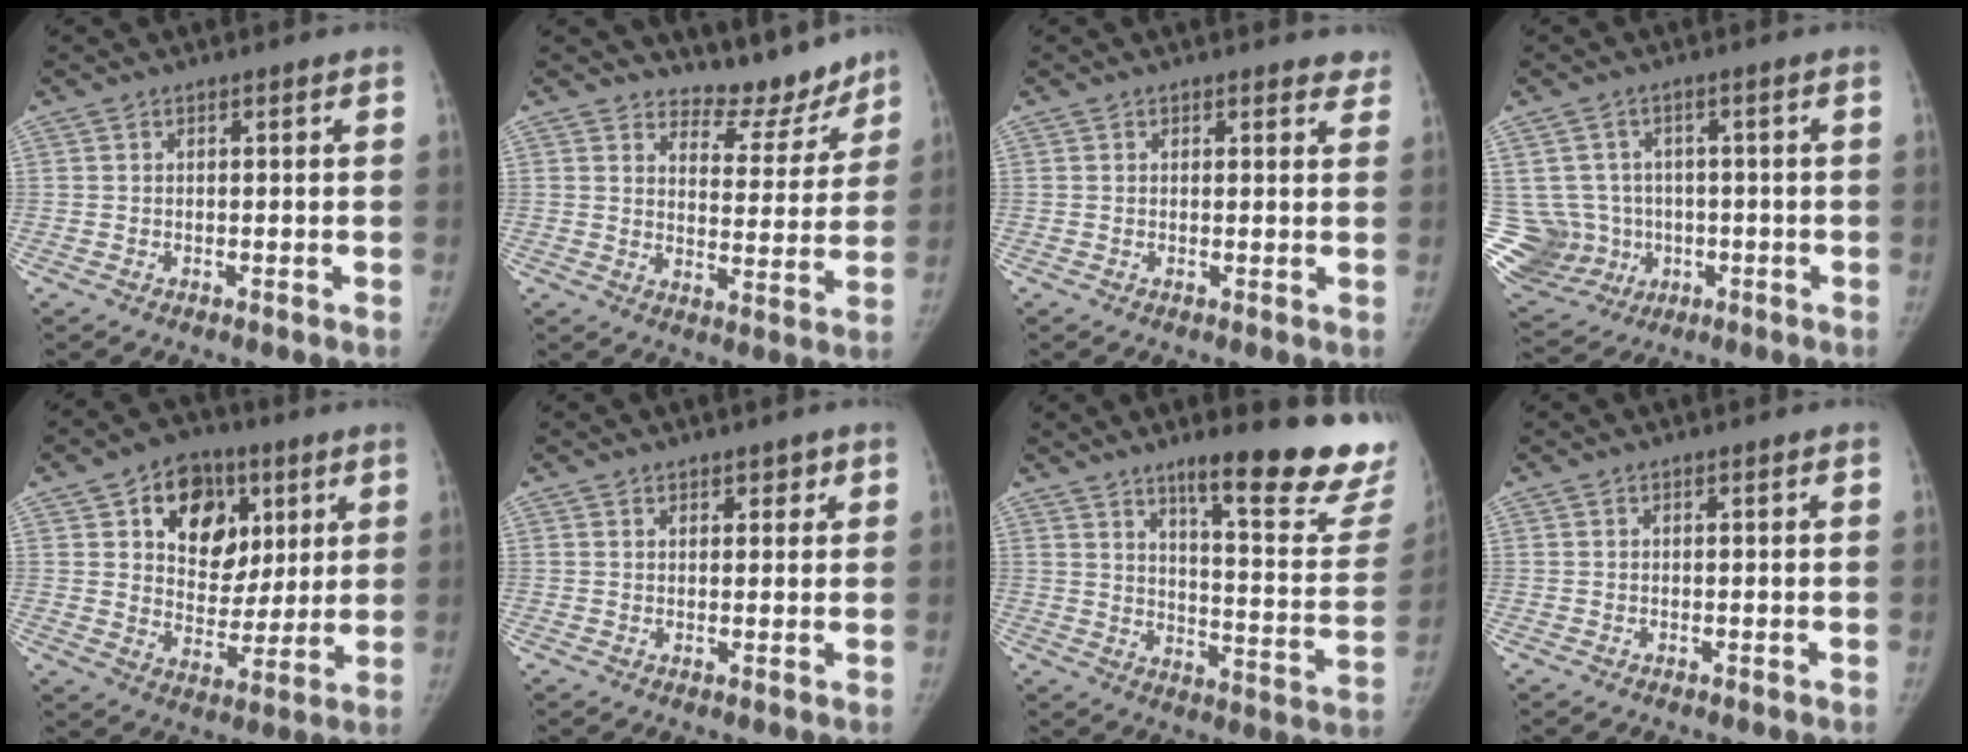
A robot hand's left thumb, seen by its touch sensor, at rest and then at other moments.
{"total": 9.6, "force": [8.9, 3.5, 0.9], "torque": [0.023, -0.086, 0.123]}
{"total": 2.8, "force": [2.4, 1.4, 0.3], "torque": [0.027, -0.011, 0.012]}
{"total": 14.7, "force": [-1.5, 13.8, 5.0], "torque": [-0.118, 0.026, 0.001]}
{"total": 15.7, "force": [6.2, 11.5, 8.8], "torque": [-0.080, -0.019, 0.101]}
{"total": 2.1, "force": [1.4, 1.3, 0.7], "torque": [0.012, -0.006, 0.016]}
{"total": 22.2, "force": [16.1, 4.2, 14.7], "torque": [-0.159, -0.116, 0.218]}
{"total": 0.0}